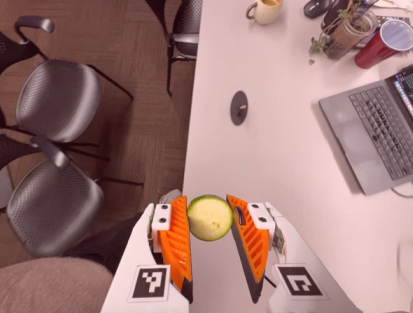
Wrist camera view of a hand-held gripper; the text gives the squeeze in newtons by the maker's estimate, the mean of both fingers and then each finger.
{"total": 10.1, "left": 9.8, "right": 10.4}